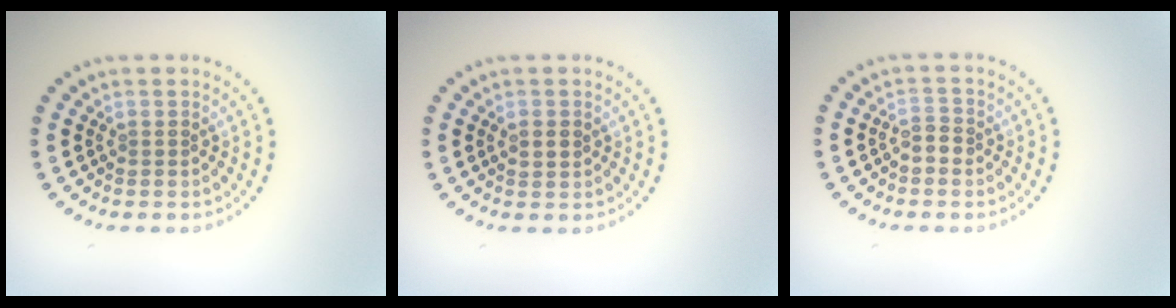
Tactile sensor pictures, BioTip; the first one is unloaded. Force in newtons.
{"total": 1.7, "press": 1.7, "slide": 0.1}
{"total": 1.2, "press": 1.1, "slide": 0.5}